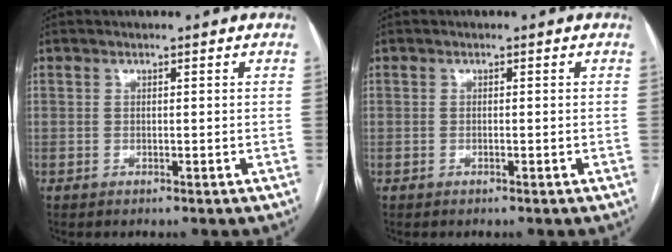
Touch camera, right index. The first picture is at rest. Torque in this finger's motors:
{"motor_torque": [-0.05, -0.15, -0.04, 0.00]}